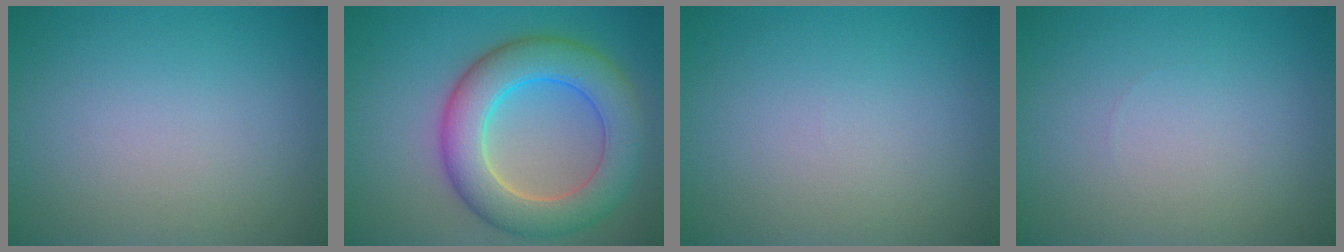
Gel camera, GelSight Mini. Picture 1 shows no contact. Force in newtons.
{"total": 8.2, "press": 8.2, "slide": 0.3}
{"total": 0.0}
{"total": 0.0}